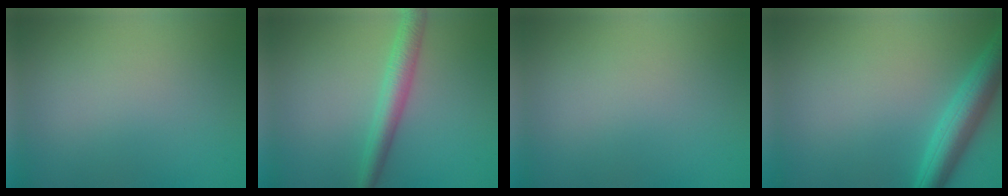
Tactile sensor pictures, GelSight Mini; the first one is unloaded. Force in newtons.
{"total": 3.5, "press": 3.5, "slide": 0.1}
{"total": 0.0}
{"total": 4.3, "press": 4.3, "slide": 0.2}